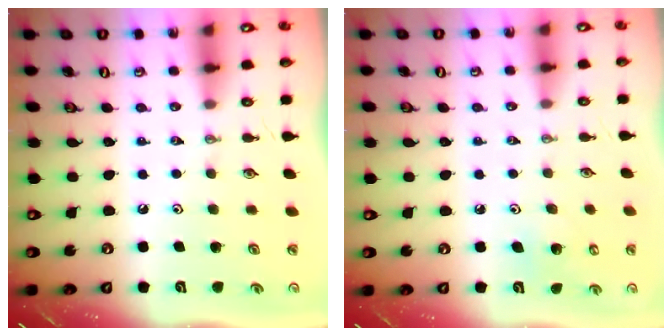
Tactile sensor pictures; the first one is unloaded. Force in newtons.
{"total": 4.1, "press": 4.1, "slide": 0.4}